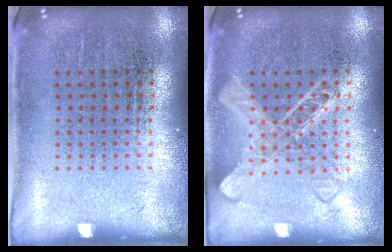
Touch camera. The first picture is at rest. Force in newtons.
{"total": 2.6, "press": 2.6, "slide": 0.4}